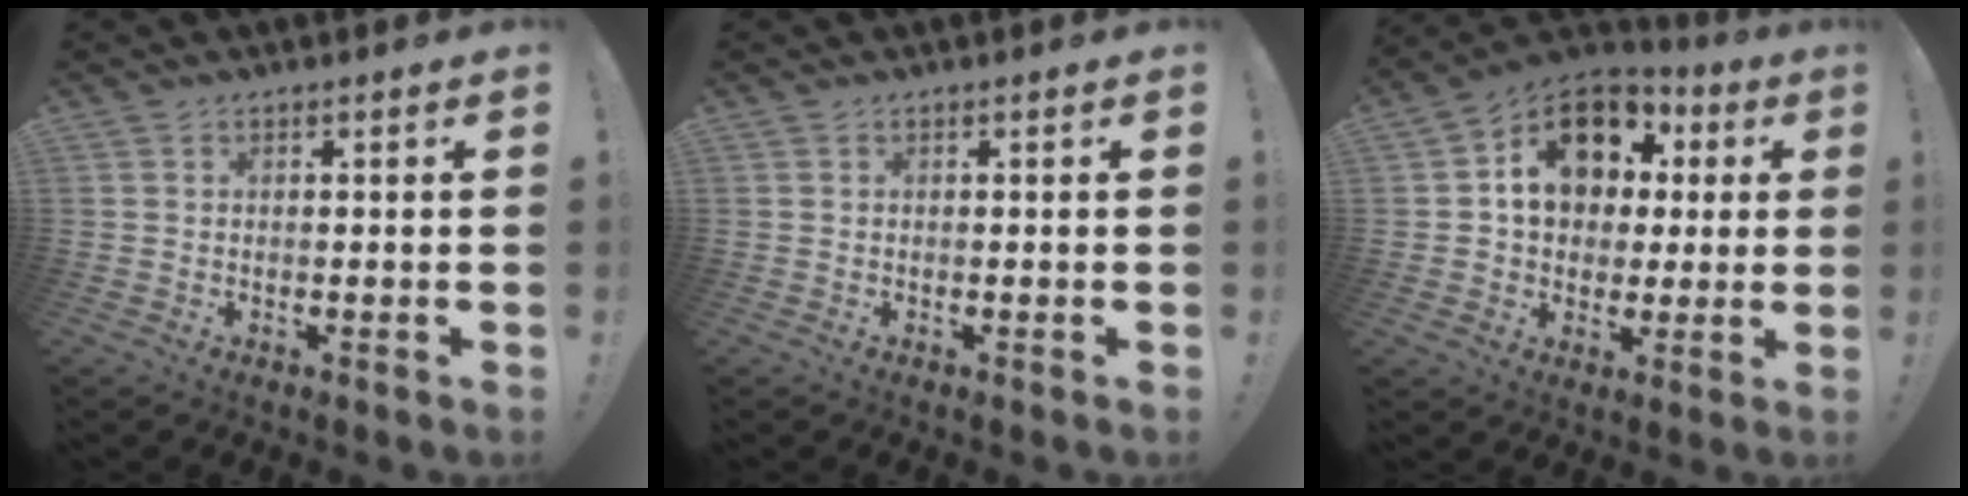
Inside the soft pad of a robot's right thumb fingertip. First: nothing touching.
{"total": 0.0}
{"total": 15.4, "force": [4.4, 11.8, 8.9], "torque": [-0.127, -0.005, 0.083]}